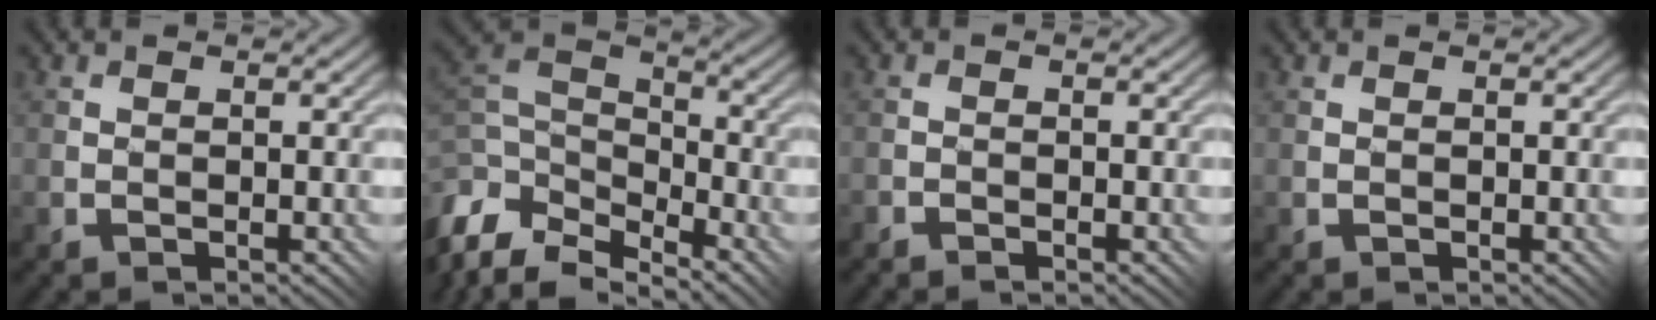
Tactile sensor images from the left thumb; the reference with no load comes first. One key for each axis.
{"total": 12.6, "fx": -8.0, "fy": 6.8, "fz": 7.1, "tx": -0.195, "ty": 0.005, "tz": -0.127}
{"total": 1.1, "fx": -1.1, "fy": 0.1, "fz": 0.0, "tx": -0.001, "ty": 0.004, "tz": -0.023}
{"total": 0.0}